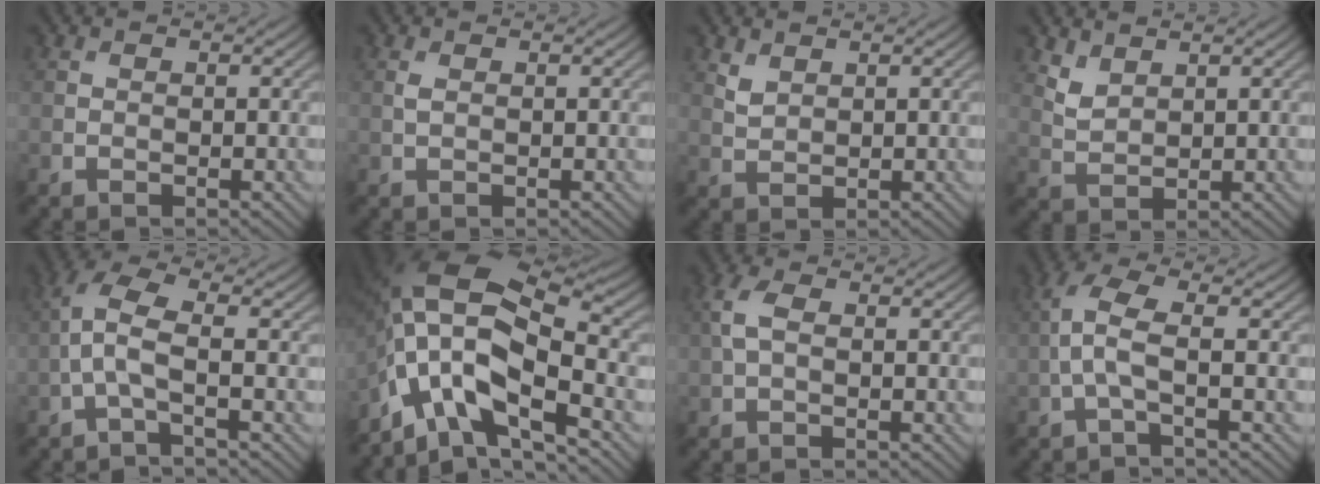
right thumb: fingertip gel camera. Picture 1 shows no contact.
{"total": 0.8, "force": [0.2, 0.4, 0.6], "torque": [-0.019, 0.001, 0.006]}
{"total": 1.8, "force": [1.4, 0.9, 0.8], "torque": [-0.025, -0.002, 0.034]}
{"total": 2.9, "force": [2.2, 1.3, 1.3], "torque": [-0.038, -0.004, 0.053]}
{"total": 5.0, "force": [-1.1, 1.4, 4.7], "torque": [-0.105, 0.016, -0.036]}
{"total": 14.1, "force": [-6.0, 6.8, 10.8], "torque": [-0.217, -0.012, -0.113]}
{"total": 2.9, "force": [0.3, 1.6, 2.4], "torque": [-0.065, 0.007, 0.001]}
{"total": 4.3, "force": [-0.8, 1.0, 4.1], "torque": [-0.093, 0.016, -0.028]}